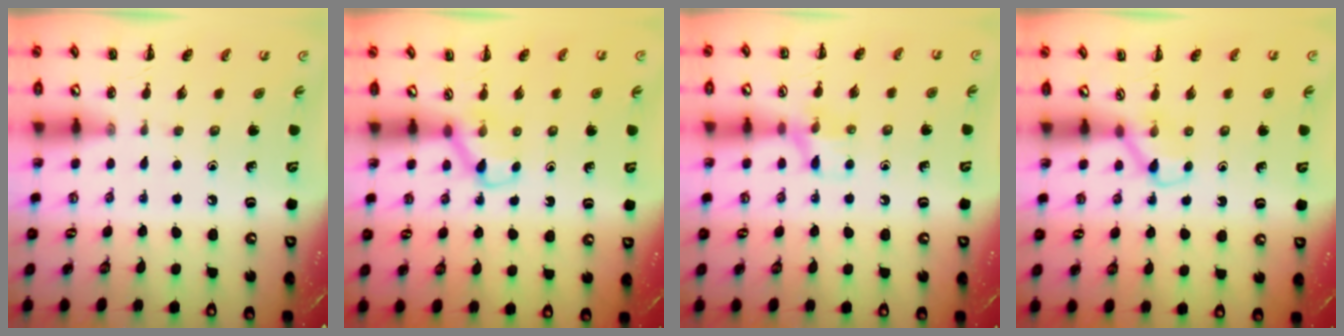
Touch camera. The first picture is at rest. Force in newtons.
{"total": 3.7, "press": 3.5, "slide": 1.2}
{"total": 7.4, "press": 7.4, "slide": 0.8}
{"total": 3.0, "press": 2.8, "slide": 0.9}